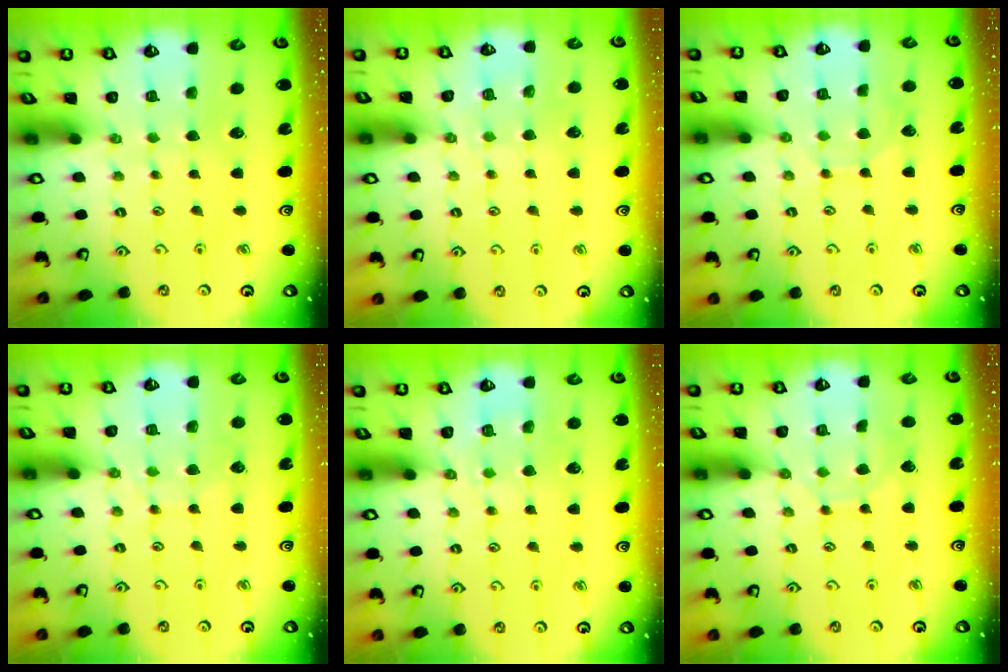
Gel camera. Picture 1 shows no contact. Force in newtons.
{"total": 4.3, "press": 4.3, "slide": 0.4}
{"total": 3.8, "press": 3.8, "slide": 0.4}
{"total": 6.6, "press": 6.5, "slide": 0.6}
{"total": 4.2, "press": 4.2, "slide": 0.6}
{"total": 6.9, "press": 6.9, "slide": 0.6}